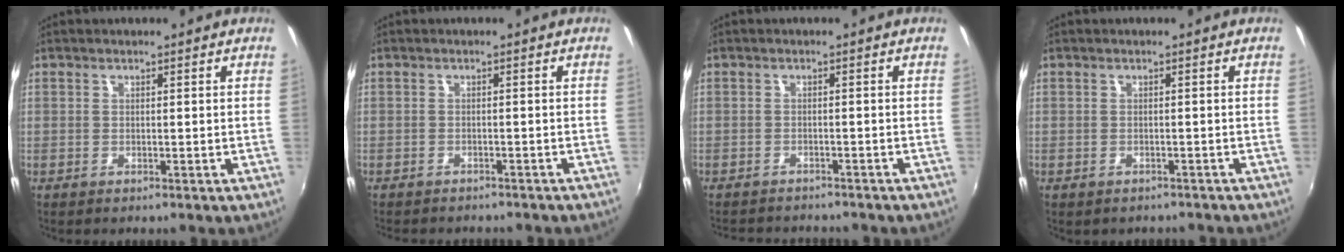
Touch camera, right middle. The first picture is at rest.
{"total": 5.2, "force": [-4.7, 1.4, 1.8], "torque": [-0.045, -0.015, -0.063]}
{"total": 6.8, "force": [-6.2, 1.7, 2.1], "torque": [-0.053, -0.012, -0.087]}
{"total": 3.1, "force": [-2.7, 1.3, 1.0], "torque": [-0.024, -0.016, -0.032]}